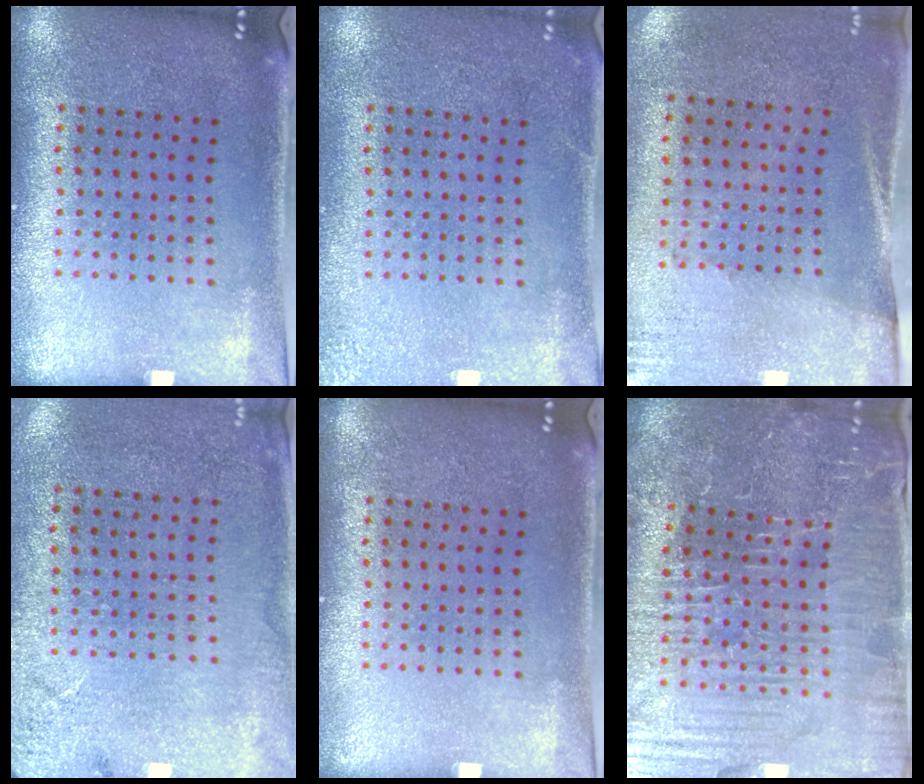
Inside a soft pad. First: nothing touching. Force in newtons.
{"total": 2.4, "press": 2.4, "slide": 0.3}
{"total": 2.7, "press": 2.4, "slide": 1.4}
{"total": 2.7, "press": 2.2, "slide": 1.5}
{"total": 0.0}
{"total": 4.6, "press": 4.6, "slide": 0.9}